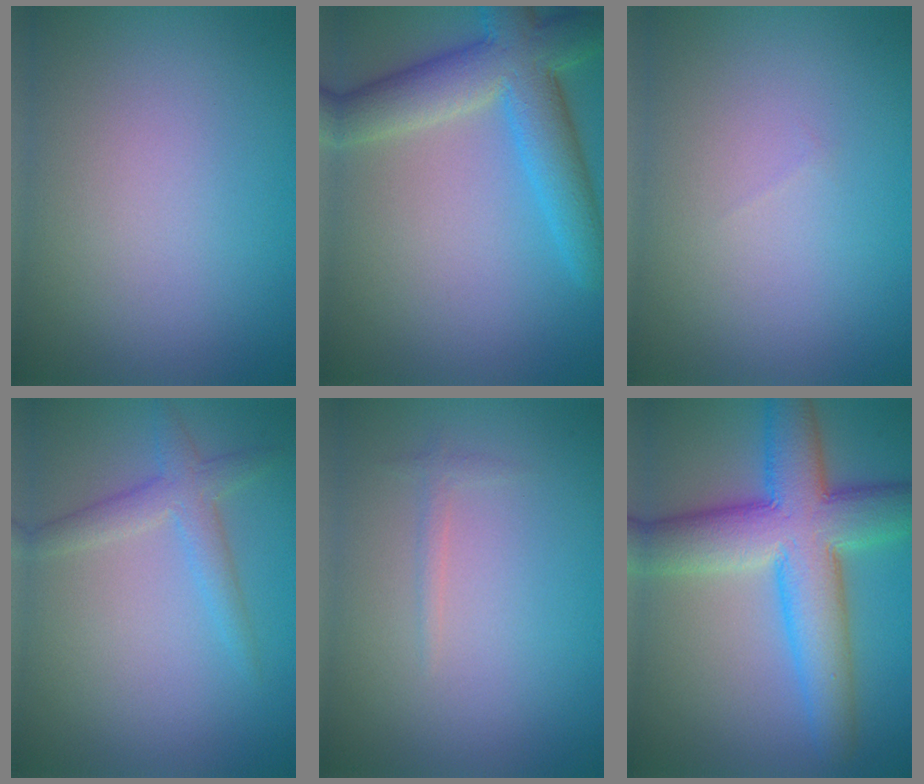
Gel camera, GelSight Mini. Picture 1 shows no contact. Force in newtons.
{"total": 7.7, "press": 7.7, "slide": 0.3}
{"total": 0.0}
{"total": 2.6, "press": 2.6, "slide": 0.1}
{"total": 0.8, "press": 0.8, "slide": 0.0}
{"total": 10.4, "press": 10.4, "slide": 0.3}